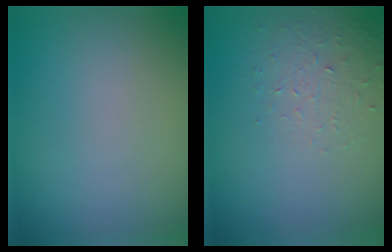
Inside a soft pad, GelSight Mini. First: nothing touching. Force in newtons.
{"total": 1.4, "press": 0.7, "slide": 1.2}